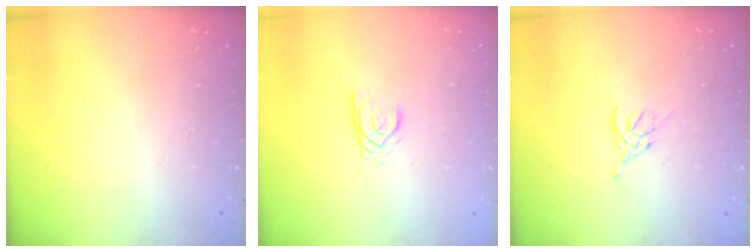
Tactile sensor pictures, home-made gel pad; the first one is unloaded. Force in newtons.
{"total": 2.9, "press": 2.9, "slide": 0.2}
{"total": 2.6, "press": 2.5, "slide": 0.7}